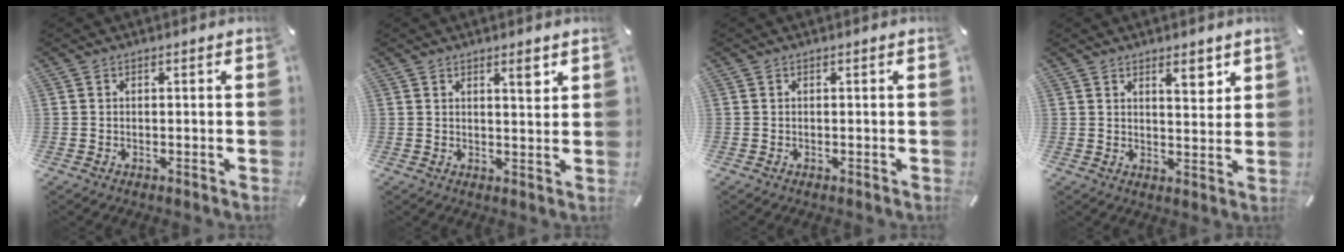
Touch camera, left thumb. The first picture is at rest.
{"total": 3.5, "force": [2.1, 0.7, 2.7], "torque": [-0.034, -0.008, 0.029]}
{"total": 0.0}
{"total": 5.3, "force": [3.5, 2.2, 3.3], "torque": [-0.033, -0.021, 0.054]}